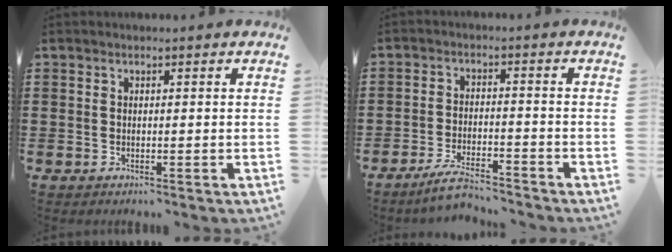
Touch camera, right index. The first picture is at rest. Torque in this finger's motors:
{"motor_torque": [-0.27, 0.02, -0.27, -0.17]}